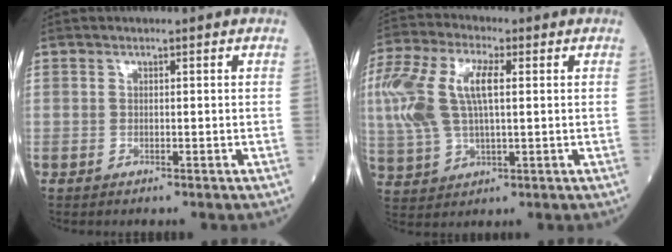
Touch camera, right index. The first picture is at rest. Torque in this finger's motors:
{"motor_torque": [0.45, 0.10, 0.33, 0.21]}